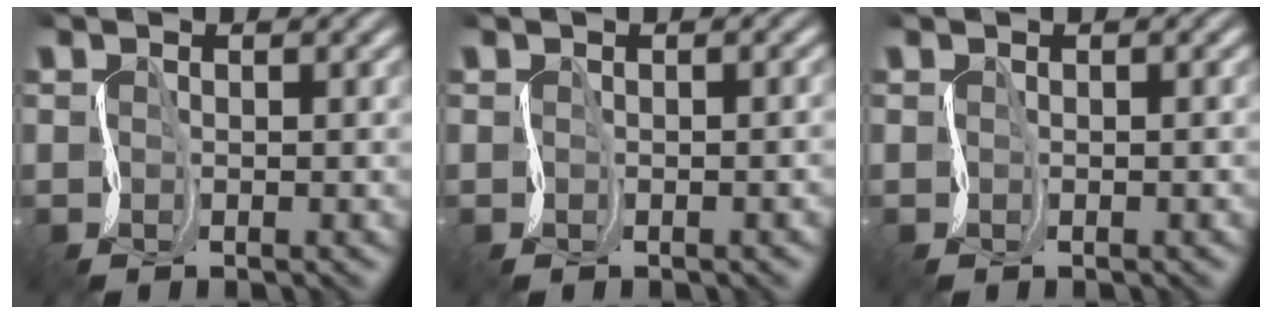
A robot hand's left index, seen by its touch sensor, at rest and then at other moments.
{"total": 1.0, "force": [-0.4, 0.5, 0.8], "torque": [-0.002, 0.002, -0.005]}
{"total": 0.0}